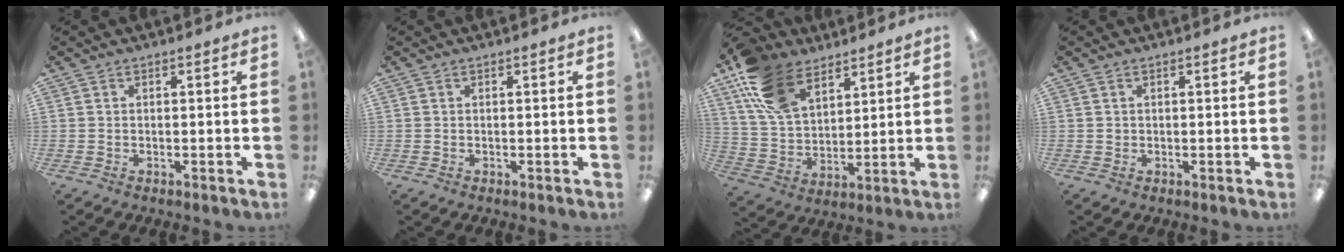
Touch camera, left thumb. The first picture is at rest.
{"total": 0.0}
{"total": 17.4, "force": [10.5, 10.4, 9.2], "torque": [-0.190, -0.026, 0.204]}
{"total": 1.0, "force": [0.4, 0.8, 0.5], "torque": [-0.011, 0.005, 0.006]}